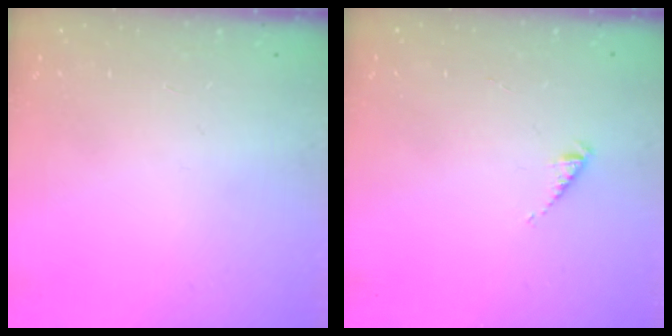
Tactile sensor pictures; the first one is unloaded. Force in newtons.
{"total": 1.6, "press": 1.6, "slide": 0.3}